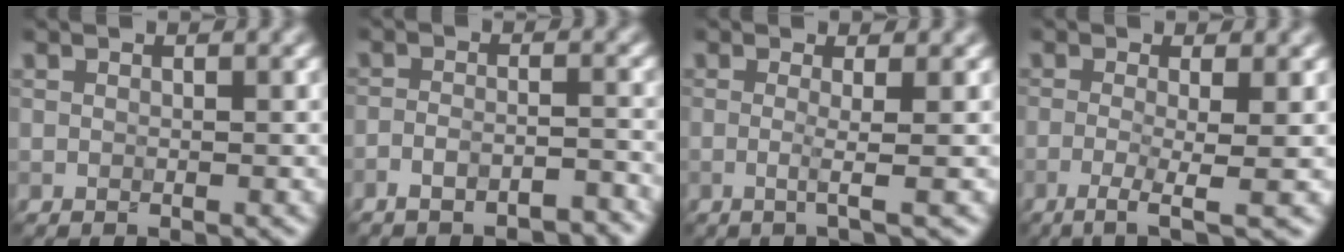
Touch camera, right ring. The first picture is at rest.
{"total": 4.9, "force": [-4.4, 1.2, 1.9], "torque": [-0.029, 0.009, -0.060]}
{"total": 1.9, "force": [0.0, 0.5, 1.9], "torque": [-0.032, -0.005, -0.011]}
{"total": 4.2, "force": [-1.3, 1.1, 3.8], "torque": [-0.066, -0.005, -0.031]}